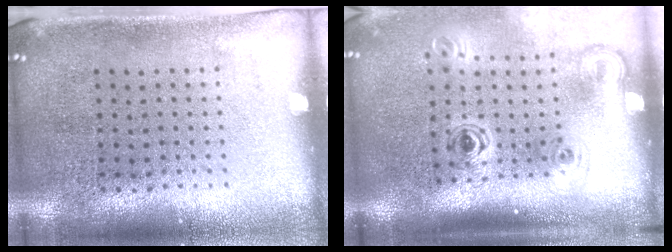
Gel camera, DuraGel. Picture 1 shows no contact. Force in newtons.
{"total": 2.1, "press": 1.4, "slide": 1.6}